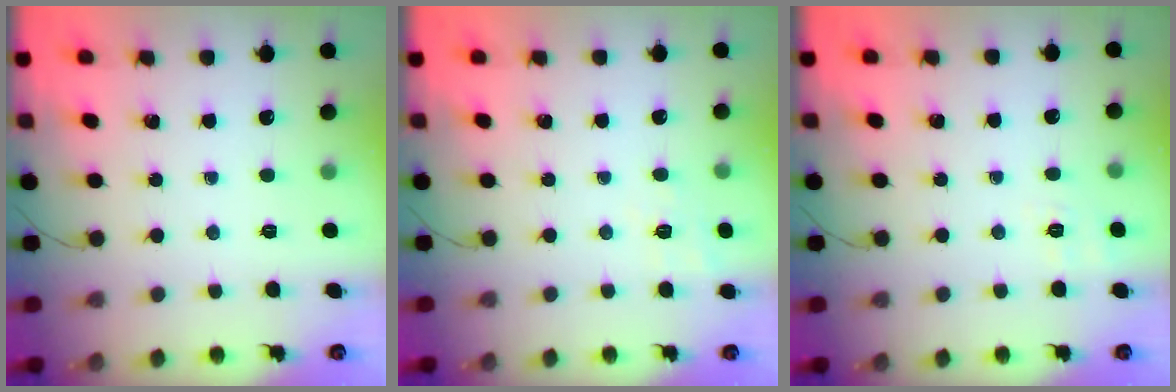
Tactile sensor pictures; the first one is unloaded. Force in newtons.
{"total": 8.5, "press": 8.2, "slide": 2.1}
{"total": 1.9, "press": 0.4, "slide": 1.9}